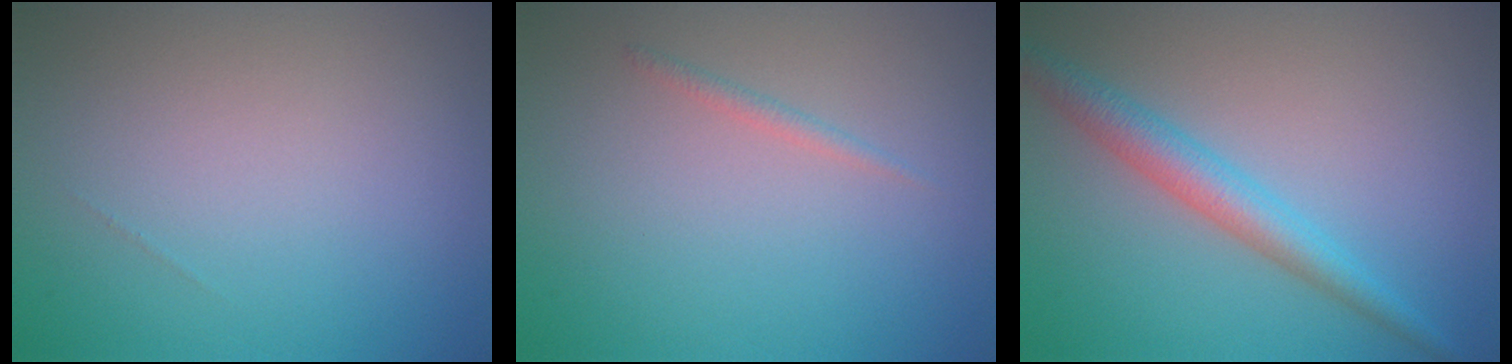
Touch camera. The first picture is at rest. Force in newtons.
{"total": 0.7, "press": 0.7, "slide": 0.1}
{"total": 3.4, "press": 3.4, "slide": 0.1}